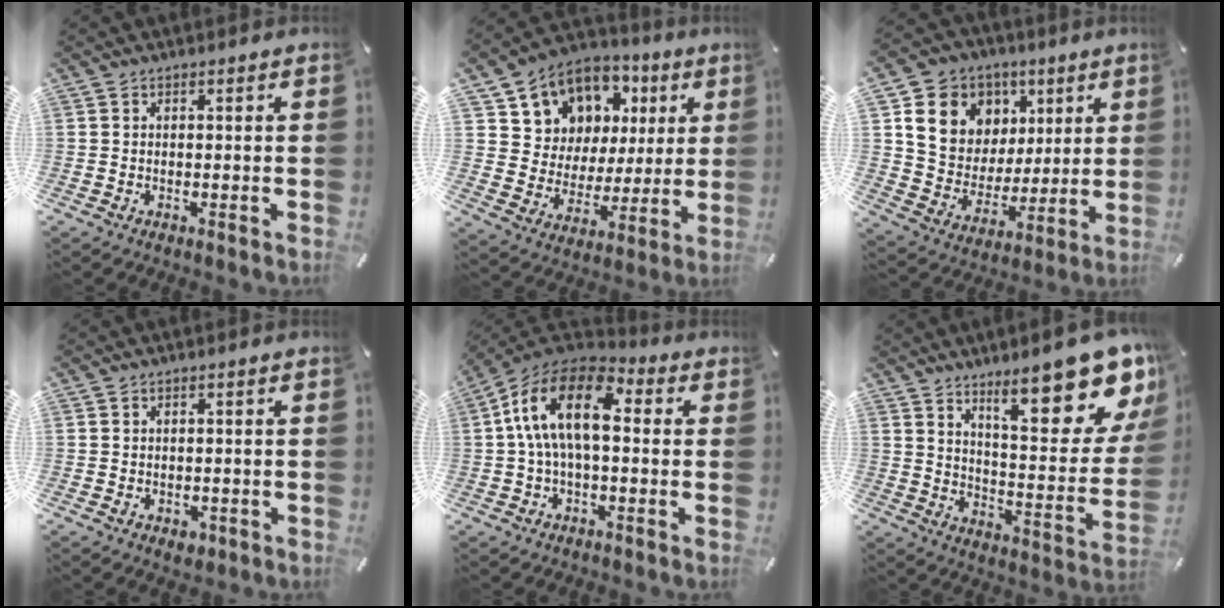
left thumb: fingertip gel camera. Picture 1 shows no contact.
{"total": 10.3, "force": [5.4, 8.8, 0.5], "torque": [-0.025, -0.057, 0.108]}
{"total": 13.8, "force": [5.9, 12.0, 3.5], "torque": [-0.064, -0.031, 0.120]}
{"total": 1.9, "force": [-0.7, 1.5, 1.0], "torque": [-0.009, 0.000, -0.013]}
{"total": 15.3, "force": [2.0, 8.2, 12.7], "torque": [-0.253, 0.004, 0.034]}
{"total": 21.6, "force": [14.2, 6.6, 14.9], "torque": [-0.200, -0.106, 0.228]}